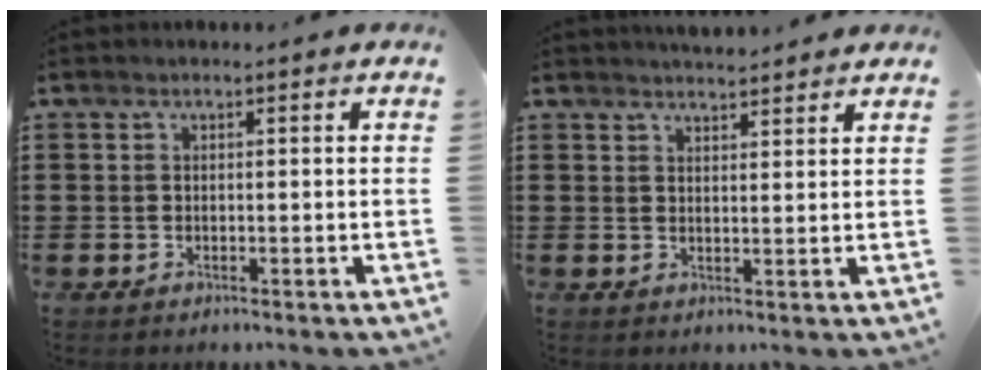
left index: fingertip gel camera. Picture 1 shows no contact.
{"total": 2.9, "force": [2.9, 0.0, 0.2], "torque": [-0.012, -0.005, 0.054]}